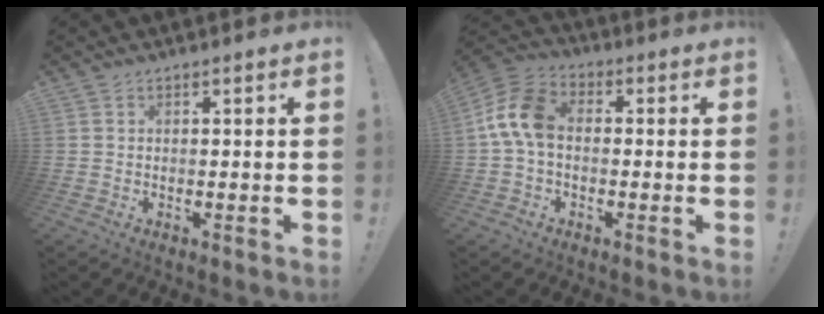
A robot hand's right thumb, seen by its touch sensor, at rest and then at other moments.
{"total": 11.6, "force": [0.4, 7.6, 8.8], "torque": [-0.176, 0.016, 0.013]}